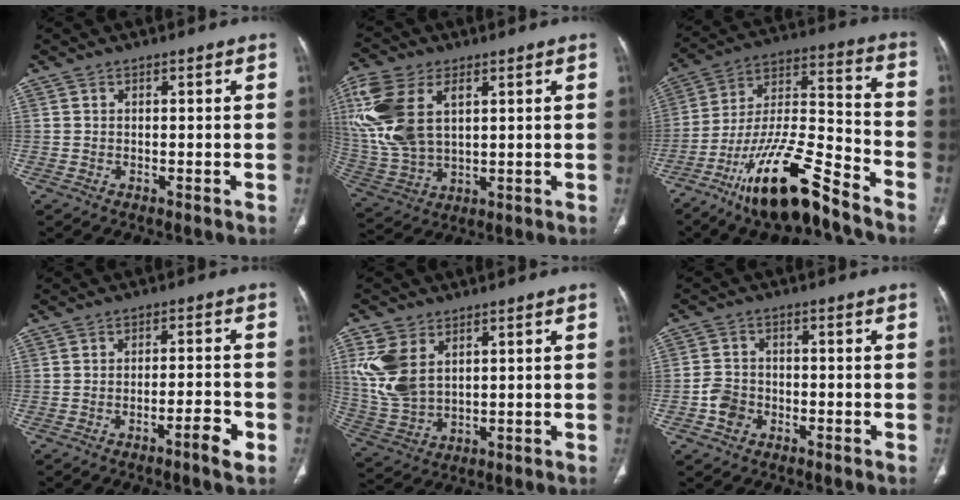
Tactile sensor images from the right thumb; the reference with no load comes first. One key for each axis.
{"total": 17.1, "fx": 5.1, "fy": 10.2, "fz": 12.8, "tx": -0.290, "ty": -0.006, "tz": 0.107}
{"total": 19.8, "fx": -13.7, "fy": 4.9, "fz": 13.5, "tx": -0.256, "ty": 0.078, "tz": -0.243}
{"total": 4.9, "fx": -2.5, "fy": 0.7, "fz": 4.1, "tx": -0.068, "ty": 0.015, "tz": -0.040}
{"total": 10.6, "fx": 3.7, "fy": 6.9, "fz": 7.1, "tx": -0.151, "ty": -0.009, "tz": 0.087}
{"total": 4.2, "fx": -1.8, "fy": 3.4, "fz": 1.7, "tx": -0.016, "ty": 0.018, "tz": -0.037}